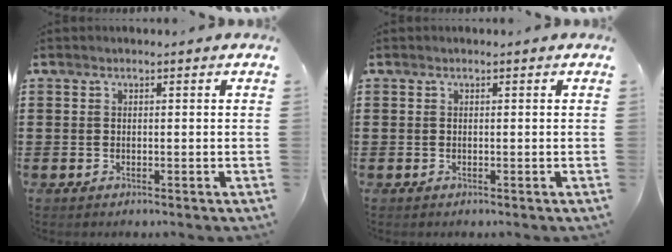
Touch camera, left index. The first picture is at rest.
{"total": 0.0}